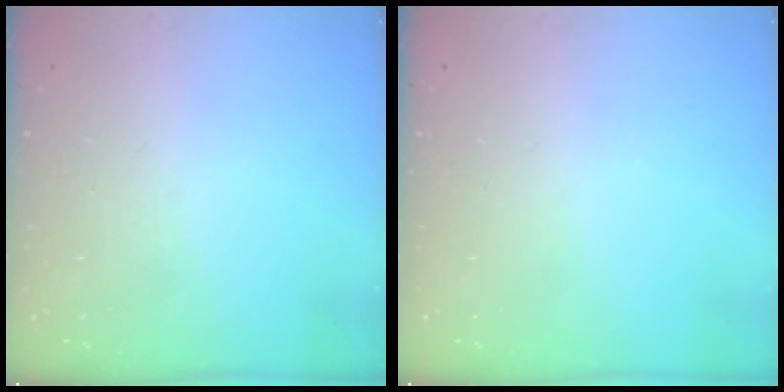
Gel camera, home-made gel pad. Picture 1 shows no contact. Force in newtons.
{"total": 0.0}